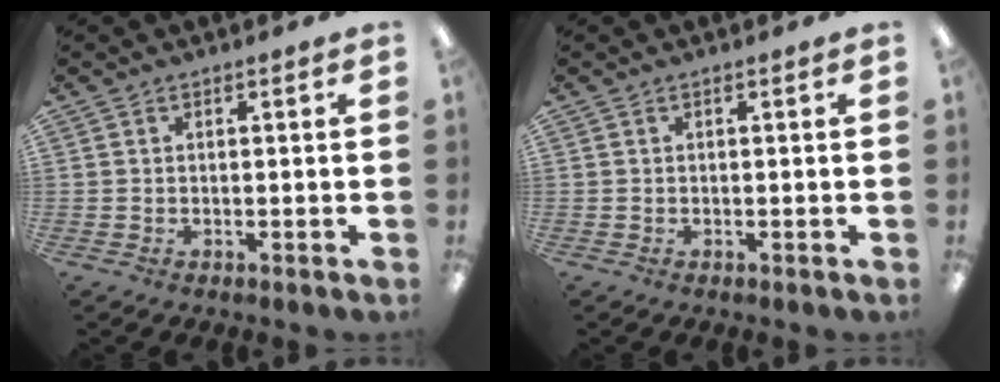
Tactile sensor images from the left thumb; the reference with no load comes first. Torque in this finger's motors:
{"motor_torque": [-0.01, -0.01, 0.03, -0.02, 0.00]}